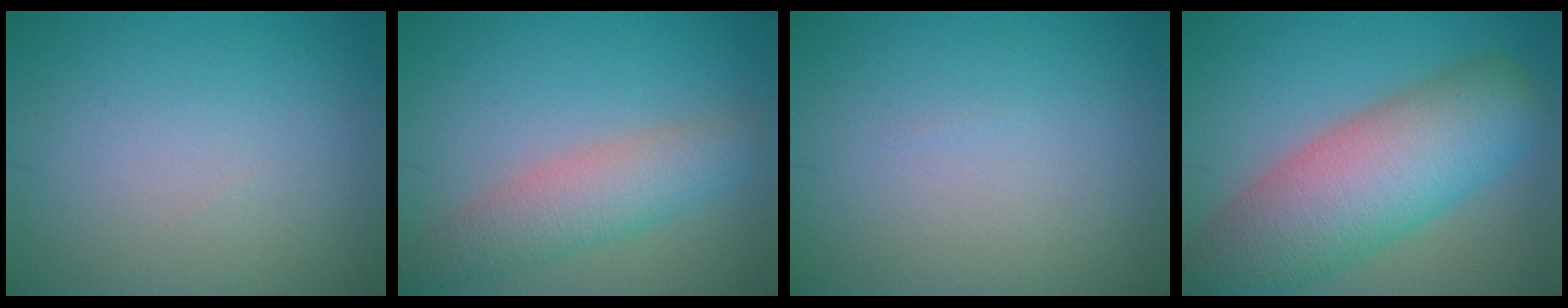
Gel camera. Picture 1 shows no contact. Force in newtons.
{"total": 4.5, "press": 4.5, "slide": 0.2}
{"total": 0.0}
{"total": 10.9, "press": 10.9, "slide": 0.8}